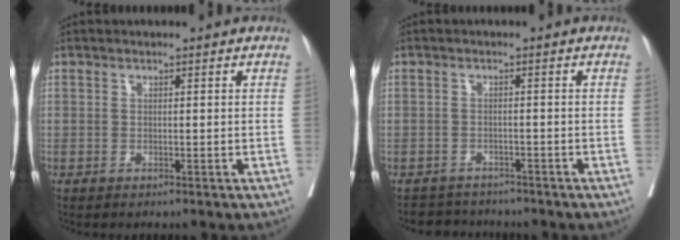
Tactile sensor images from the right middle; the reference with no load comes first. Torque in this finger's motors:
{"motor_torque": [0.04, -0.30, -0.23, -0.08]}